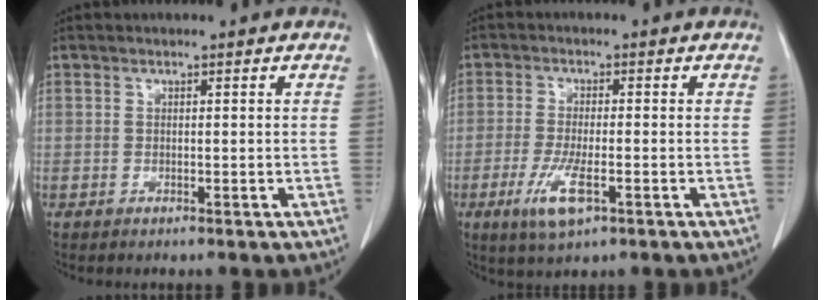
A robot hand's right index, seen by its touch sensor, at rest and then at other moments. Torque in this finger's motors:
{"motor_torque": [0.88, -0.50, 0.17, 0.09]}